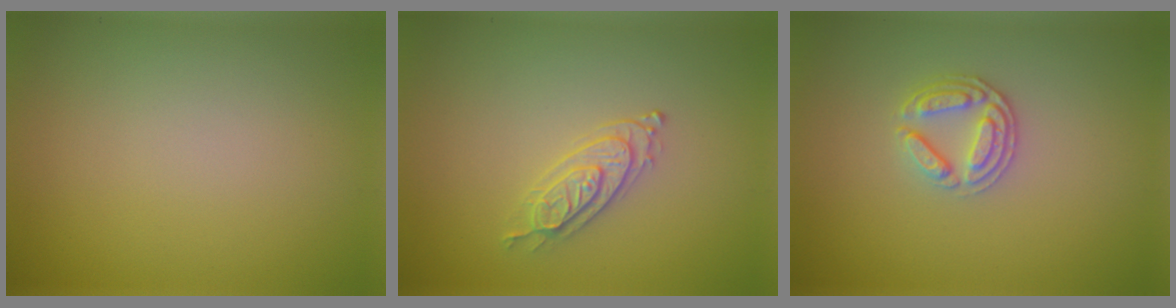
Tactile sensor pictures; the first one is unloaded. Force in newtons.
{"total": 2.2, "press": 2.1, "slide": 0.7}
{"total": 2.6, "press": 2.5, "slide": 0.8}